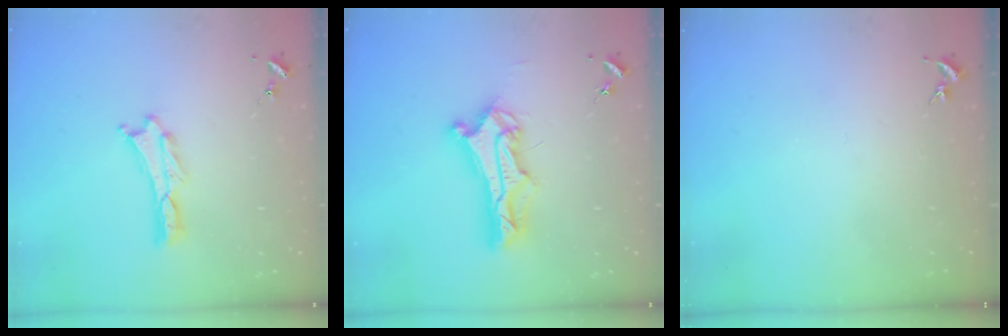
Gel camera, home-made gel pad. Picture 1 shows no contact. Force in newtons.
{"total": 8.8, "press": 8.7, "slide": 0.7}
{"total": 0.0}